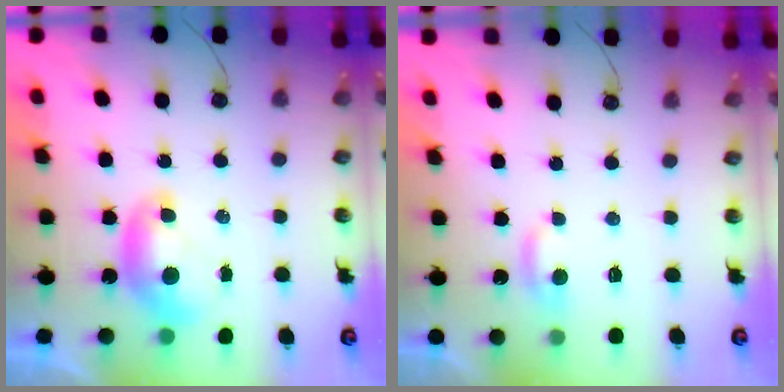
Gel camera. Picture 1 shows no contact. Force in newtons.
{"total": 2.9, "press": 2.9, "slide": 0.3}